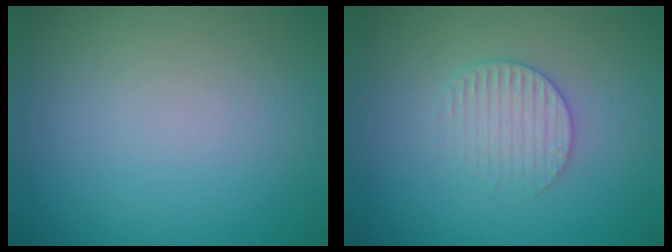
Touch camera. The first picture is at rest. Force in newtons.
{"total": 2.5, "press": 2.5, "slide": 0.4}